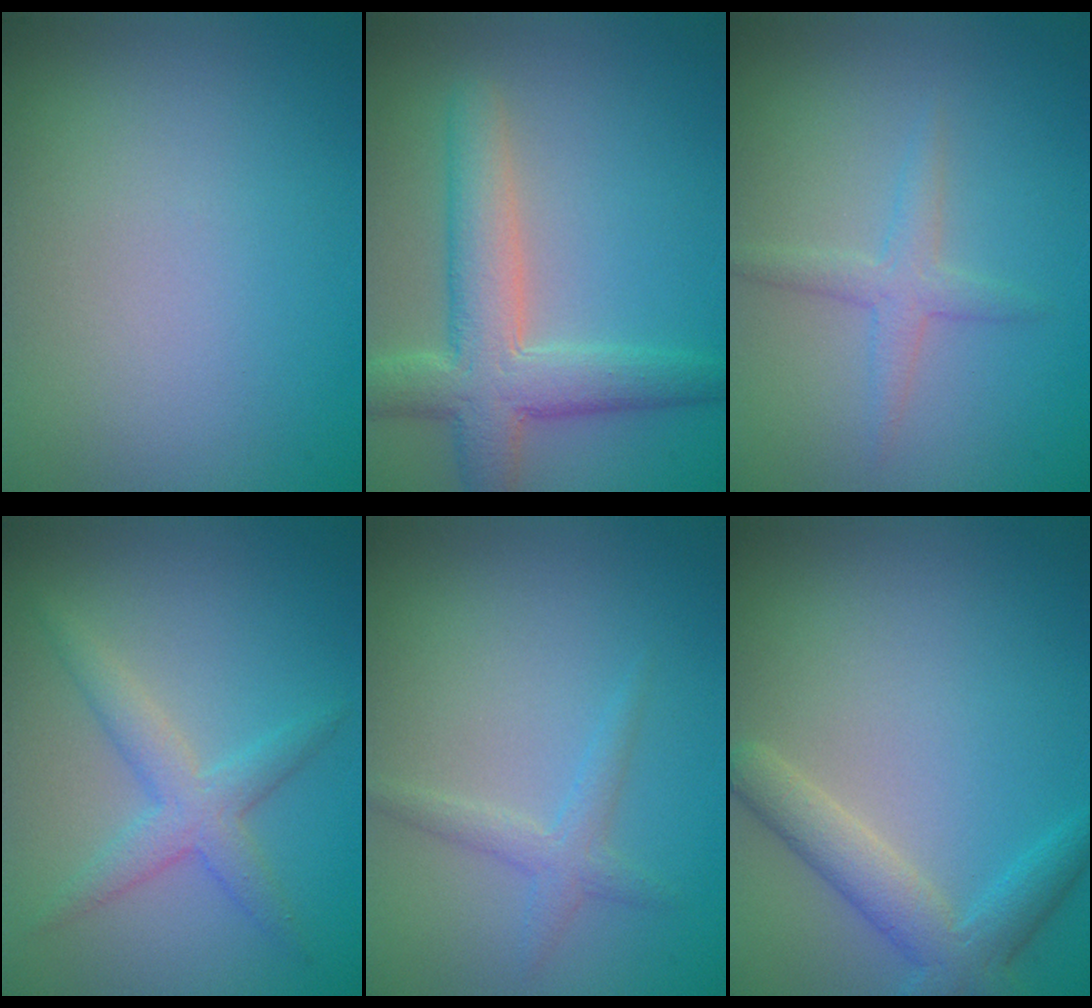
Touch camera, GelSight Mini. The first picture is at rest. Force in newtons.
{"total": 5.8, "press": 5.8, "slide": 0.1}
{"total": 2.0, "press": 2.0, "slide": 0.1}
{"total": 3.0, "press": 3.0, "slide": 0.1}
{"total": 1.7, "press": 1.7, "slide": 0.0}
{"total": 3.7, "press": 3.7, "slide": 0.1}